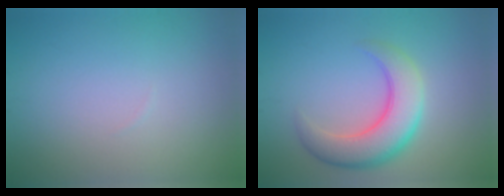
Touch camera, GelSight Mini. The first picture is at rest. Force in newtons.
{"total": 6.2, "press": 6.2, "slide": 0.2}